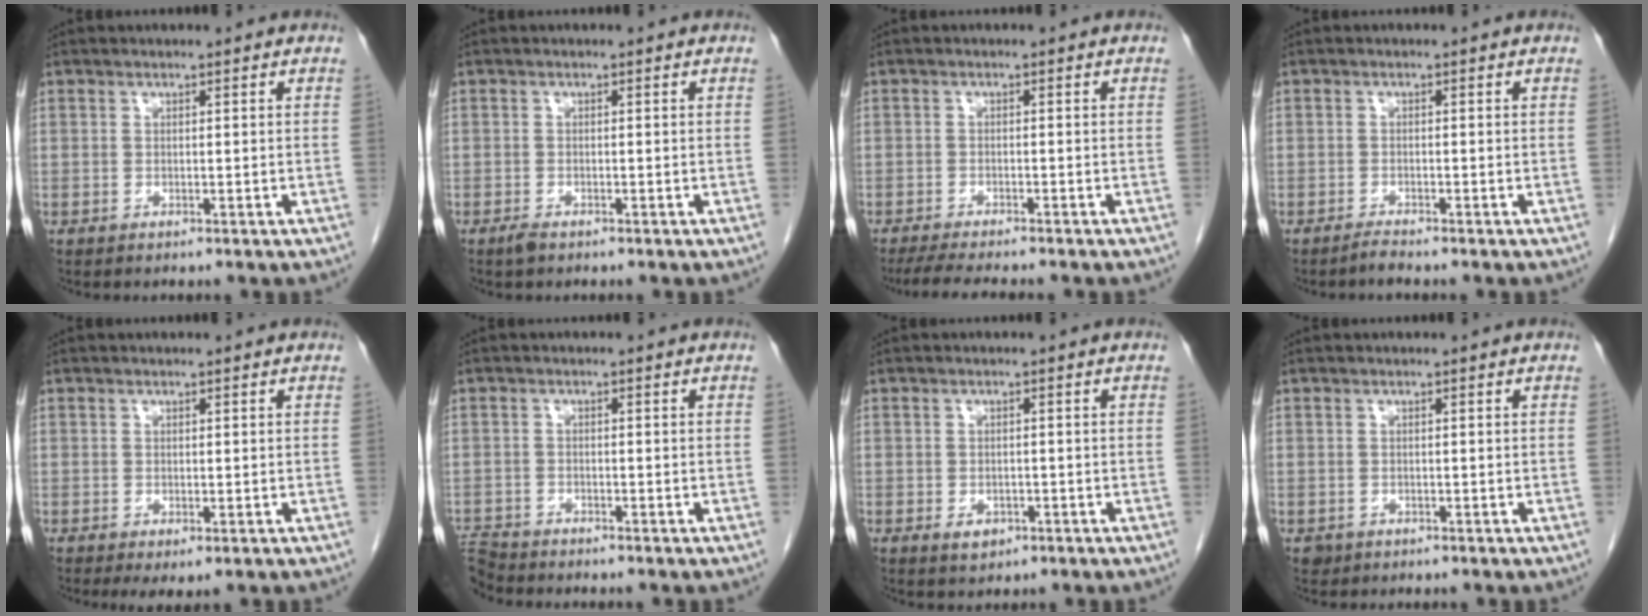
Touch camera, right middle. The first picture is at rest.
{"total": 1.1, "force": [-0.9, 0.3, 0.6], "torque": [-0.018, -0.003, -0.014]}
{"total": 7.2, "force": [-6.1, 0.5, 3.7], "torque": [-0.054, -0.016, -0.095]}
{"total": 1.2, "force": [-1.1, -0.2, 0.4], "torque": [-0.010, -0.002, -0.020]}
{"total": 2.1, "force": [-0.6, 0.8, 1.8], "torque": [-0.033, -0.007, -0.002]}
{"total": 3.5, "force": [-3.5, -0.1, -0.3], "torque": [0.006, -0.013, -0.067]}
{"total": 2.3, "force": [-1.1, 1.6, 1.3], "torque": [-0.018, 0.002, -0.007]}
{"total": 0.9, "force": [-0.5, 0.7, 0.1], "torque": [-0.006, 0.002, -0.005]}